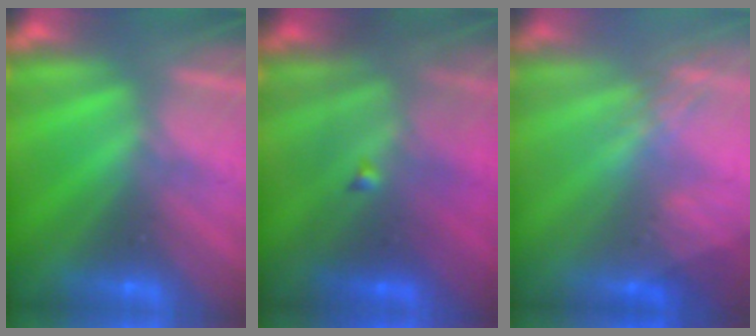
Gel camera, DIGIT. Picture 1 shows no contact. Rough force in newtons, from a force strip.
{"total": 3.8}
{"total": 2.9}